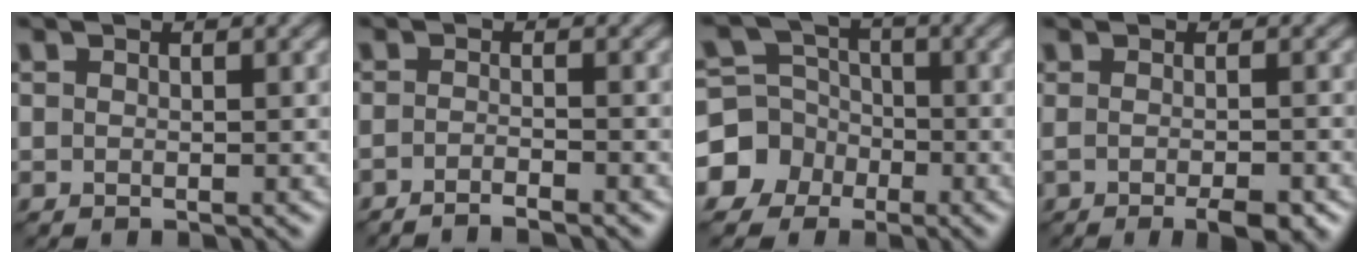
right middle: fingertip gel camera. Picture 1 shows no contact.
{"total": 2.3, "force": [-2.1, -0.5, 0.7], "torque": [-0.002, 0.004, -0.037]}
{"total": 7.0, "force": [-3.4, 6.0, 1.2], "torque": [-0.027, -0.001, -0.080]}
{"total": 3.7, "force": [-2.0, 1.2, 2.8], "torque": [-0.040, -0.007, -0.029]}